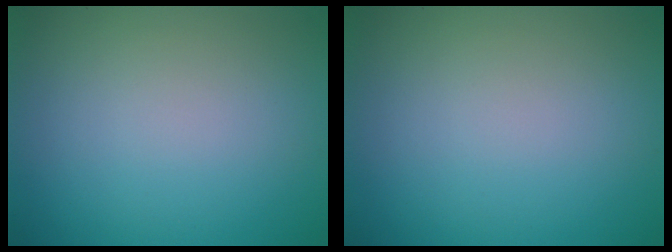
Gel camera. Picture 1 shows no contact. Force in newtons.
{"total": 0.0}